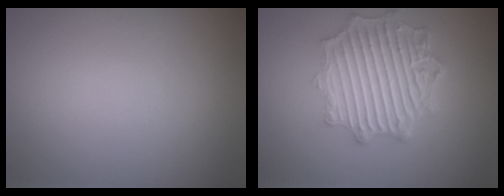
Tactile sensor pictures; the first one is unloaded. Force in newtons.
{"total": 7.0, "press": 5.3, "slide": 4.6}